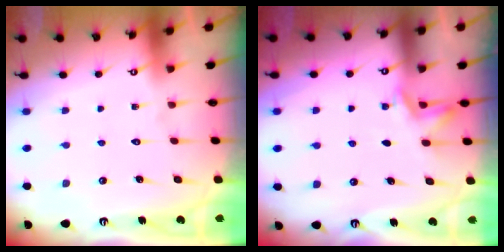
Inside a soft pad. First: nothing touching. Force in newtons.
{"total": 4.1, "press": 3.8, "slide": 1.5}